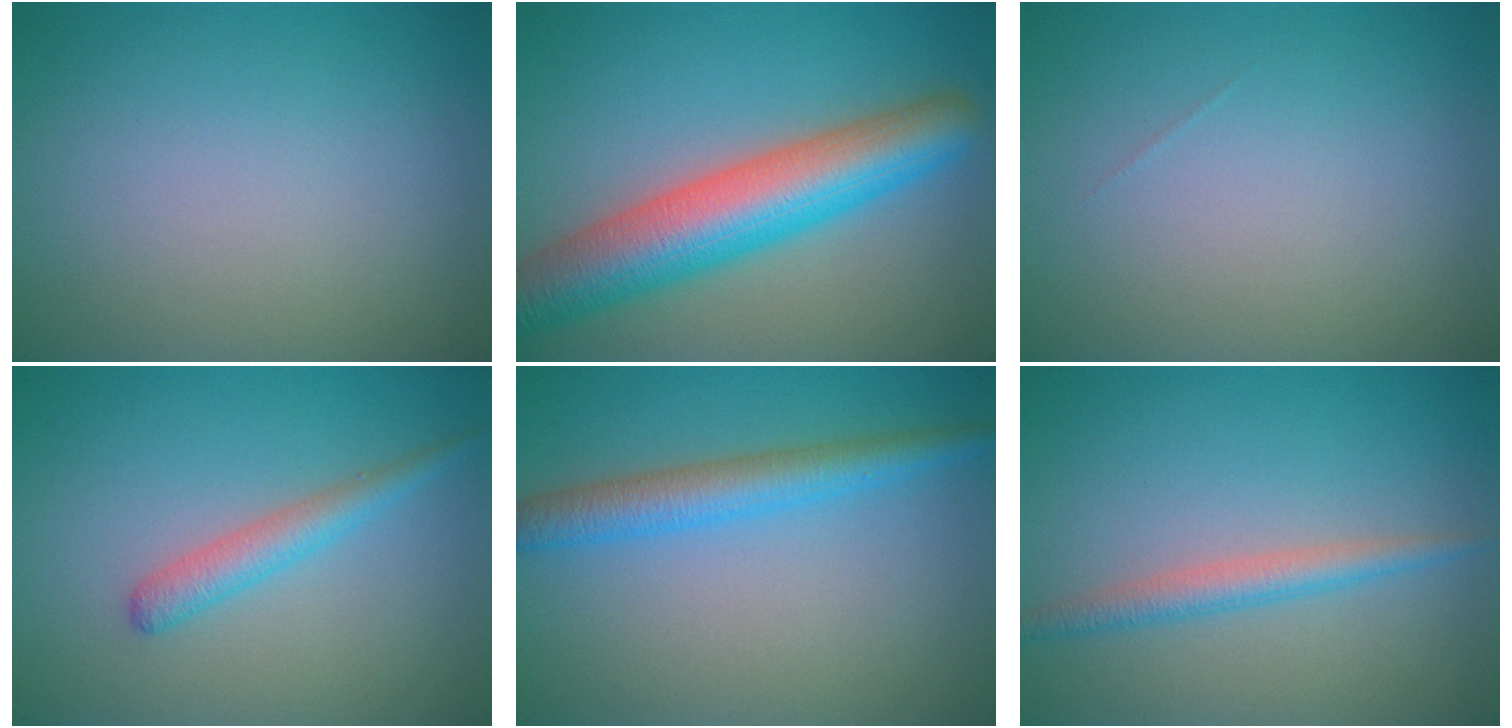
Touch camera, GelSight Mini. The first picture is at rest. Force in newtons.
{"total": 9.3, "press": 9.3, "slide": 0.6}
{"total": 0.0}
{"total": 2.3, "press": 2.3, "slide": 0.1}
{"total": 3.9, "press": 3.9, "slide": 0.1}
{"total": 2.3, "press": 2.3, "slide": 0.1}